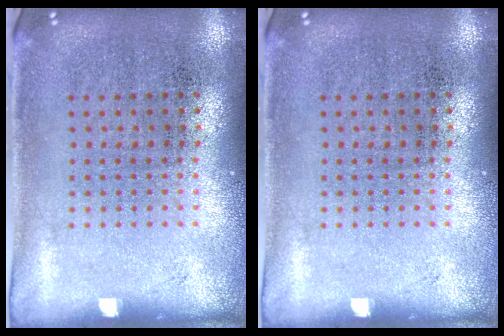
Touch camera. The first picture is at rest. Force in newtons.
{"total": 0.0}